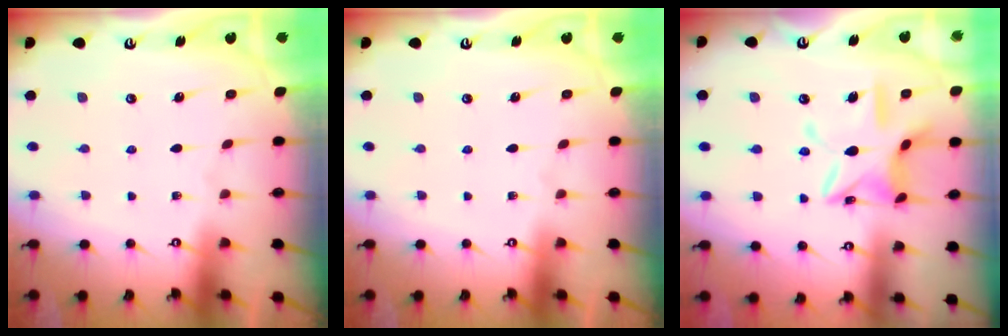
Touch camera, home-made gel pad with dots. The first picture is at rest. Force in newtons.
{"total": 0.0}
{"total": 11.9, "press": 11.8, "slide": 0.9}